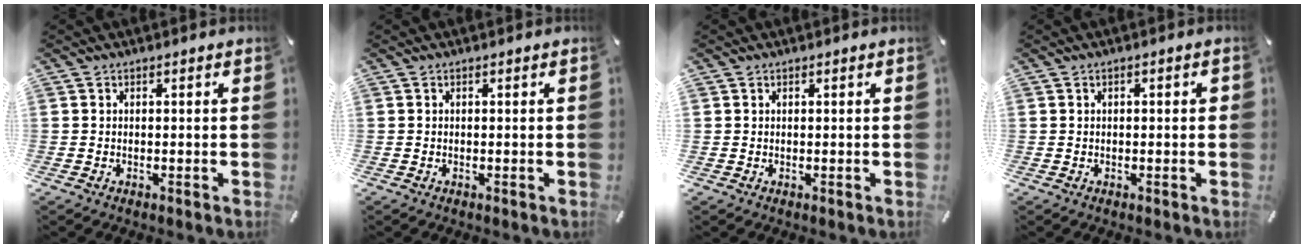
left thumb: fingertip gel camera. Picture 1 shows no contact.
{"total": 0.0}
{"total": 1.3, "force": [0.5, 1.1, -0.4], "torque": [0.008, 0.003, 0.009]}
{"total": 1.3, "force": [-0.1, 0.6, 1.1], "torque": [-0.019, 0.003, -0.002]}